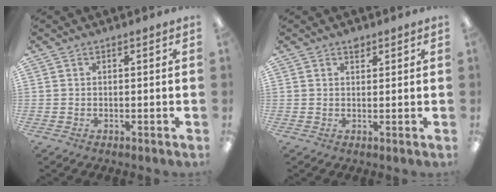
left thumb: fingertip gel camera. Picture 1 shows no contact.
{"total": 1.9, "force": [1.4, 1.0, 0.8], "torque": [-0.001, -0.005, 0.022]}